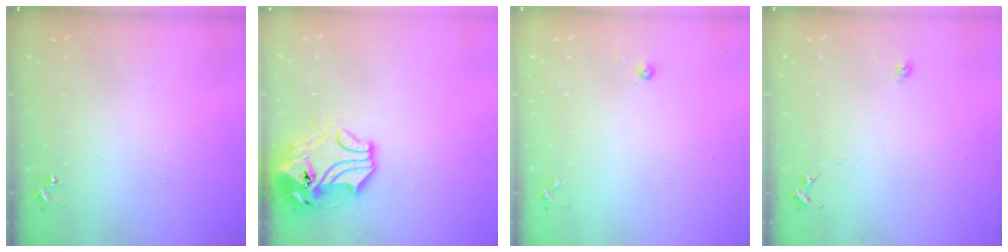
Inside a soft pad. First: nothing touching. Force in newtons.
{"total": 13.8, "press": 13.6, "slide": 2.0}
{"total": 3.1, "press": 3.0, "slide": 0.8}
{"total": 5.9, "press": 5.9, "slide": 0.5}